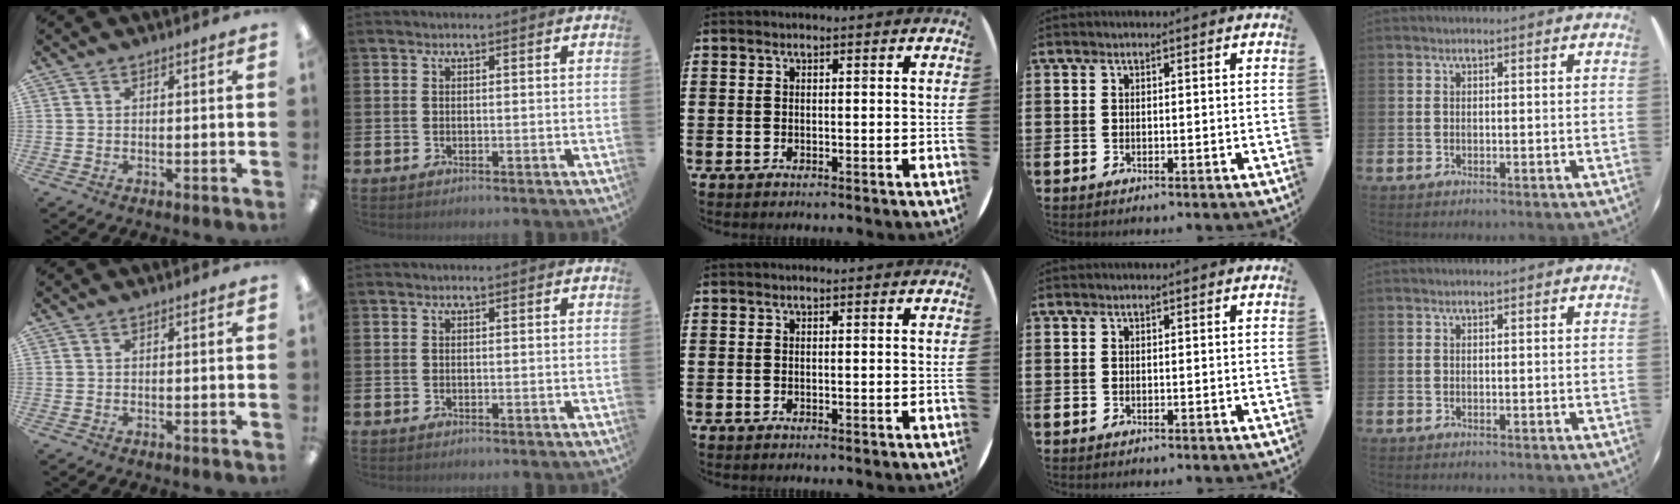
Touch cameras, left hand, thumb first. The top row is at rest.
{}